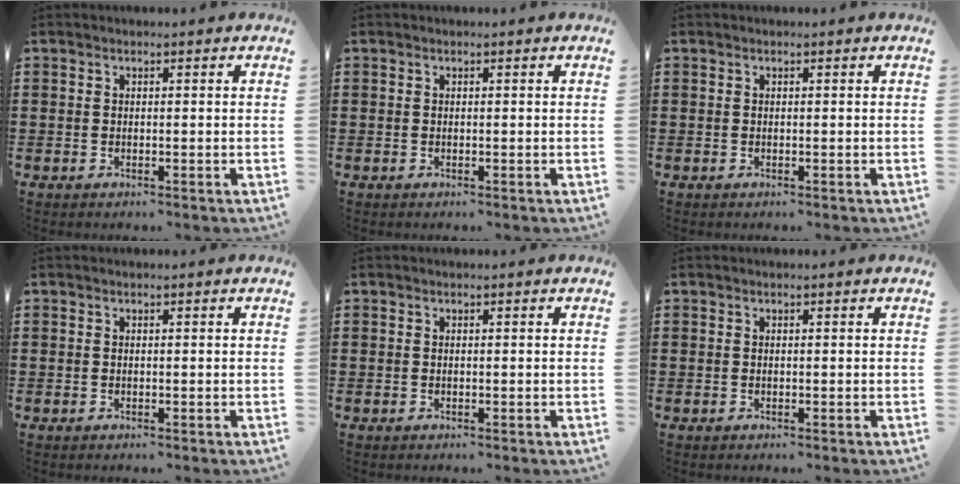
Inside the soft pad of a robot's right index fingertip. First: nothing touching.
{"total": 0.0}
{"total": 0.0}
{"total": 0.0}
{"total": 0.0}
{"total": 0.0}